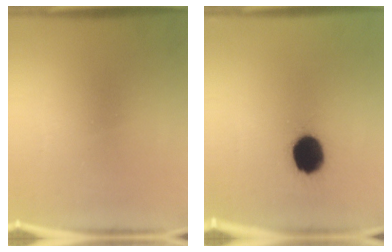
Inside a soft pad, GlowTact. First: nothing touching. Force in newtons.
{"total": 12.6}